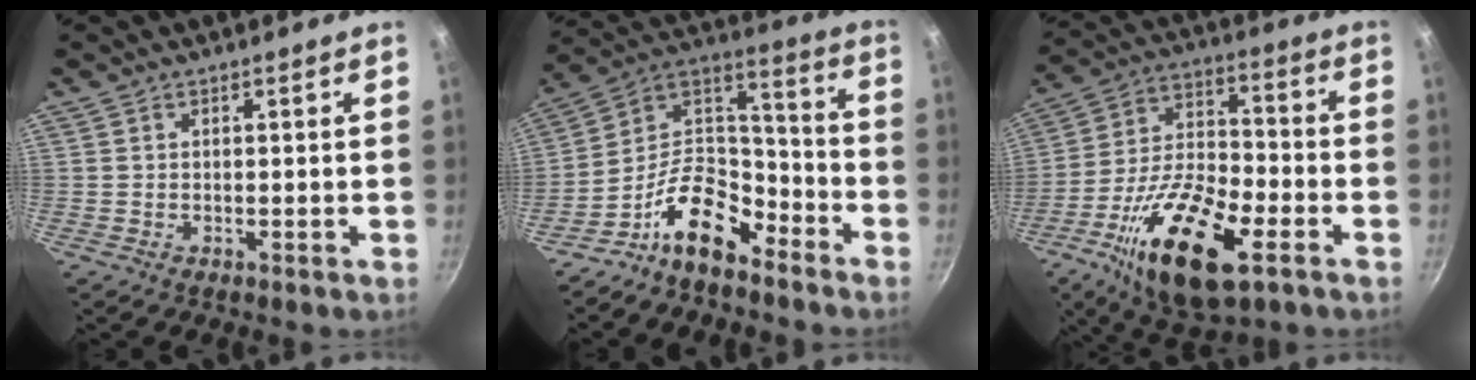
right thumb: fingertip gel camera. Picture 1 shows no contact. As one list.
[{"total": 13.9, "force": [-9.2, 6.7, 8.0], "torque": [-0.118, 0.099, -0.186]}, {"total": 21.5, "force": [-9.4, 8.8, 17.1], "torque": [-0.304, 0.026, -0.170]}]